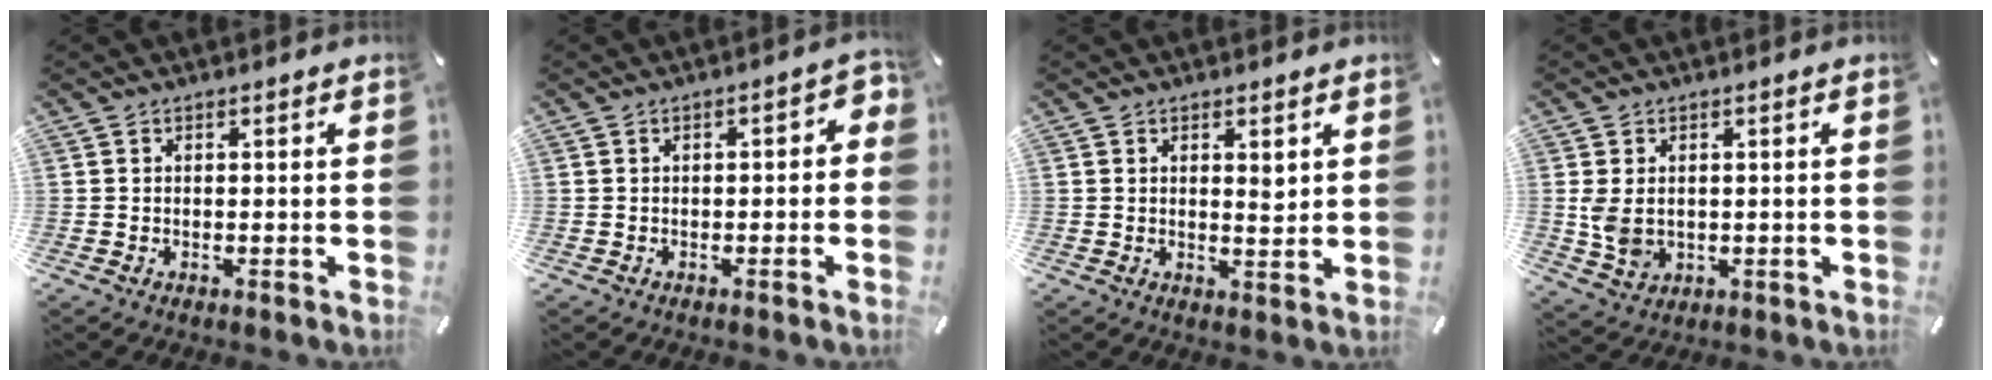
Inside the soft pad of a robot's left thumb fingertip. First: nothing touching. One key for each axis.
{"total": 2.9, "fx": -1.1, "fy": 1.6, "fz": 2.3, "tx": -0.031, "ty": 0.010, "tz": -0.023}
{"total": 2.8, "fx": 1.3, "fy": 1.3, "fz": 2.1, "tx": -0.022, "ty": -0.008, "tz": 0.017}
{"total": 5.2, "fx": 0.4, "fy": 4.0, "fz": 3.2, "tx": -0.065, "ty": -0.006, "tz": 0.003}